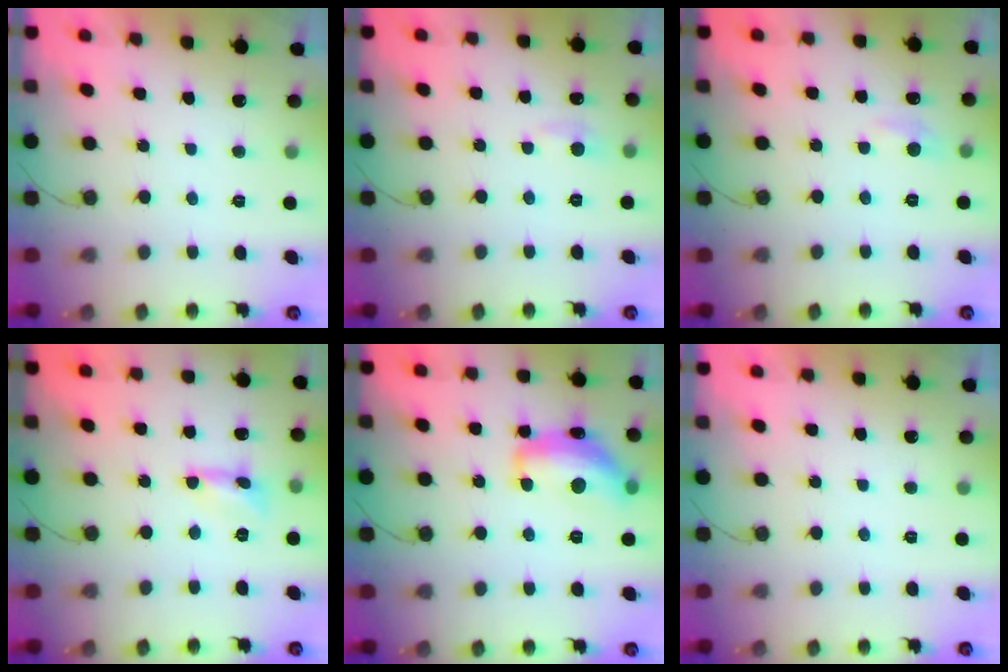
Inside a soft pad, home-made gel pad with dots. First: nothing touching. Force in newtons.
{"total": 5.0, "press": 5.0, "slide": 0.7}
{"total": 5.6, "press": 5.5, "slide": 0.8}
{"total": 1.7, "press": 1.7, "slide": 0.1}
{"total": 15.2, "press": 15.1, "slide": 1.0}
{"total": 0.0}